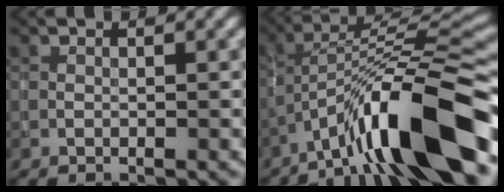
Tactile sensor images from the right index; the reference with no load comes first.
{"total": 12.5, "force": [-6.5, 2.7, 10.3], "torque": [-0.161, 0.020, -0.109]}